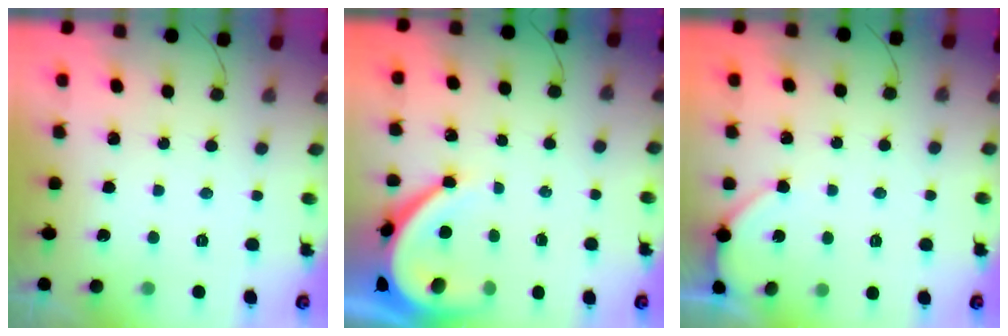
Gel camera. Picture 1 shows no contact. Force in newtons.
{"total": 10.0, "press": 9.9, "slide": 1.3}
{"total": 3.1, "press": 3.1, "slide": 0.2}